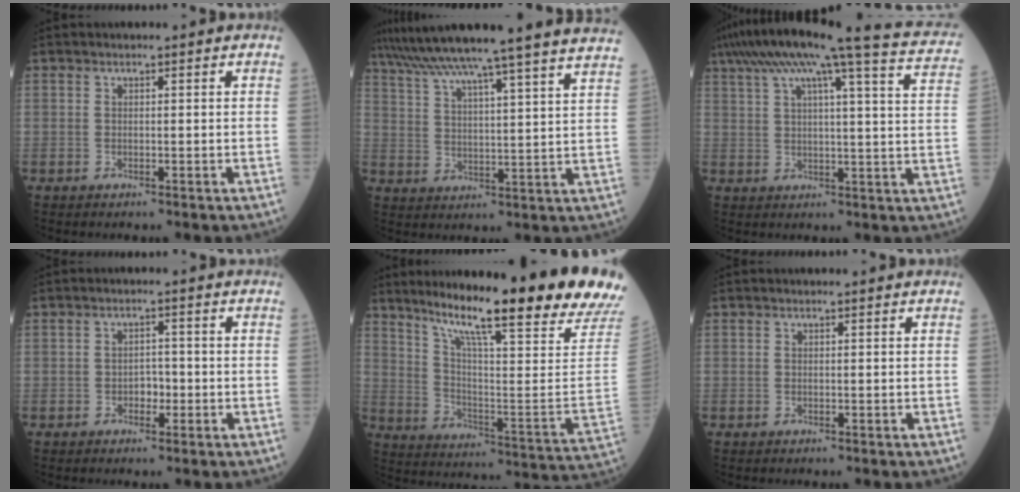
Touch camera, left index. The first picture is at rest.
{"total": 26.4, "force": [23.8, -2.0, 11.2], "torque": [-0.193, -0.037, 0.318]}
{"total": 25.8, "force": [21.2, 0.4, 14.8], "torque": [-0.243, -0.006, 0.265]}
{"total": 2.1, "force": [-0.8, 1.4, 1.4], "torque": [-0.016, 0.006, -0.015]}
{"total": 25.4, "force": [19.7, -1.0, 16.0], "torque": [-0.252, -0.067, 0.273]}
{"total": 0.0}